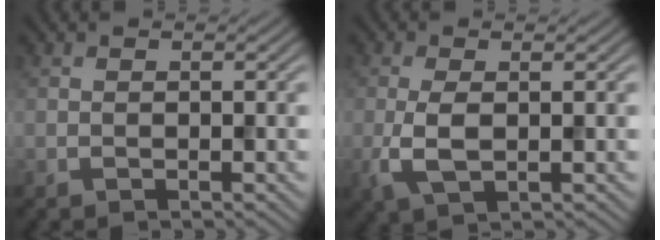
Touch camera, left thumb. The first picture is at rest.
{"total": 4.0, "force": [-0.3, 1.8, 3.6], "torque": [-0.090, -0.005, -0.008]}